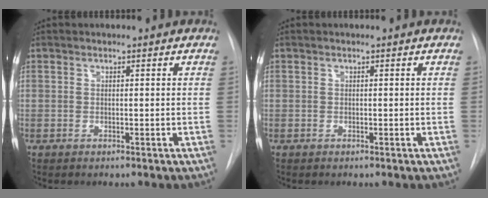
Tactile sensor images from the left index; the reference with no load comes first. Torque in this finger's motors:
{"motor_torque": [-0.06, 0.06, 0.00, 0.00]}